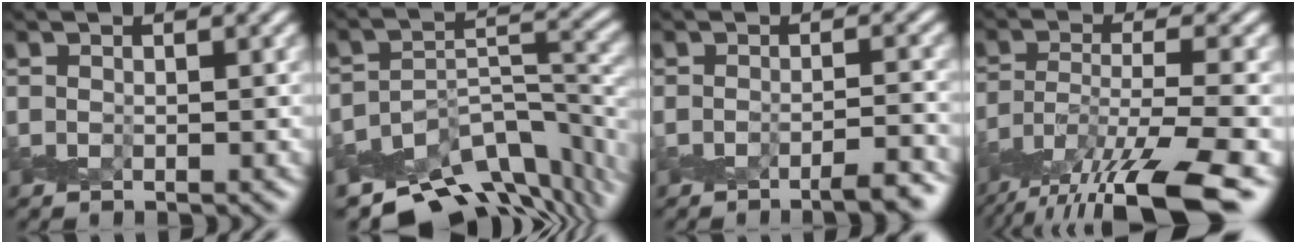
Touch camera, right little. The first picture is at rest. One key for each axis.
{"total": 10.5, "fx": -8.3, "fy": 4.4, "fz": 4.7, "tx": -0.062, "ty": -0.005, "tz": -0.127}
{"total": 3.5, "fx": -2.5, "fy": 0.5, "fz": 2.4, "tx": -0.029, "ty": 0.005, "tz": -0.041}
{"total": 10.9, "fx": -7.5, "fy": 3.0, "fz": 7.3, "tx": -0.143, "ty": -0.018, "tz": -0.128}